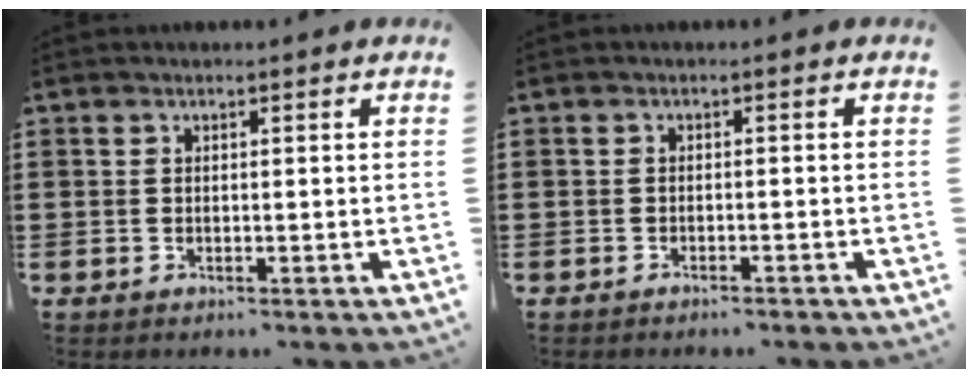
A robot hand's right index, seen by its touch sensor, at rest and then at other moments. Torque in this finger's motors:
{"motor_torque": [0.00, 0.07, -0.09, -0.08]}